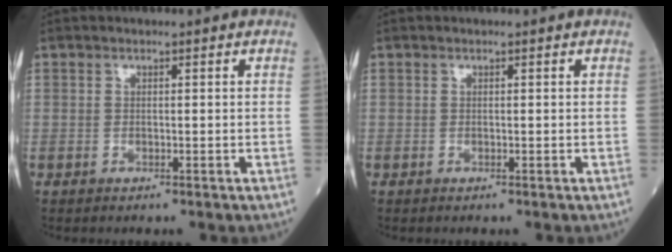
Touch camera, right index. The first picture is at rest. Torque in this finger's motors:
{"motor_torque": [0.01, -0.04, 0.06, -0.01]}